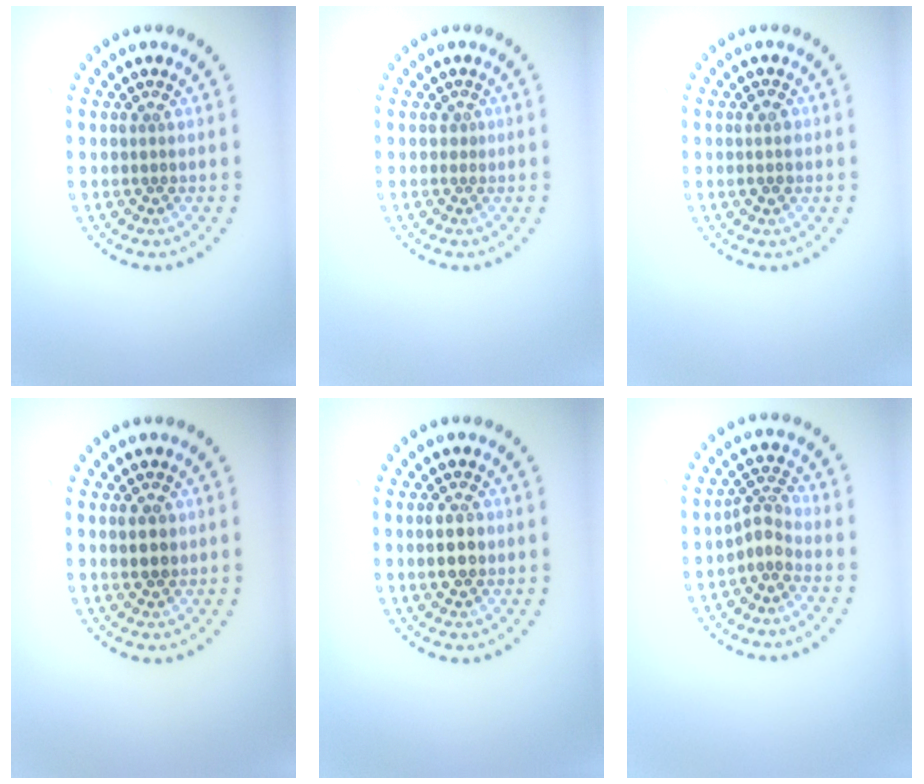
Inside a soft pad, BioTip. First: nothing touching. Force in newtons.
{"total": 0.6, "press": 0.2, "slide": 0.6}
{"total": 1.3, "press": 1.3, "slide": 0.1}
{"total": 1.8, "press": 1.8, "slide": 0.3}
{"total": 2.9, "press": 2.9, "slide": 0.2}
{"total": 2.2, "press": 1.5, "slide": 1.6}